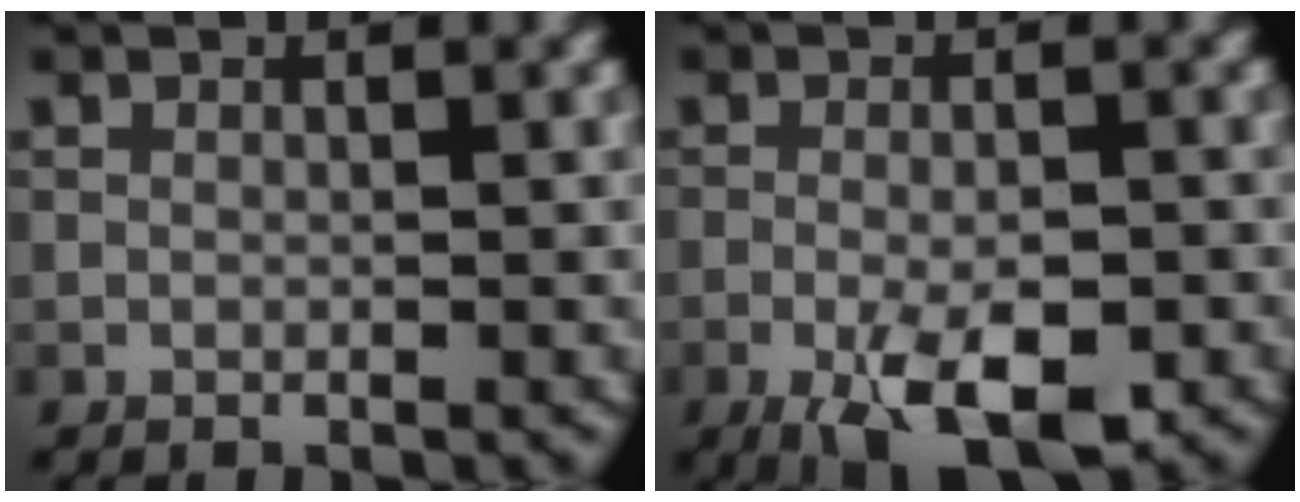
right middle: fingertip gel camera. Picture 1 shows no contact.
{"total": 7.5, "force": [-3.4, 2.7, 6.0], "torque": [-0.101, -0.007, -0.054]}